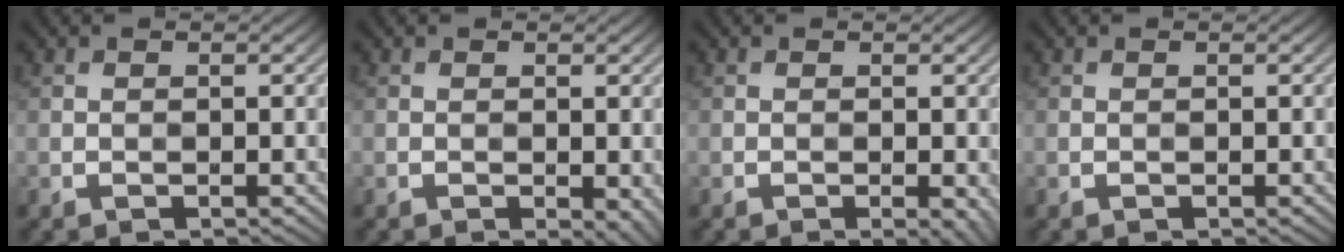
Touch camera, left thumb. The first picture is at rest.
{"total": 2.3, "force": [-0.8, 1.1, 1.9], "torque": [-0.021, -0.008, -0.007]}
{"total": 1.7, "force": [-0.6, 0.4, 1.5], "torque": [-0.020, -0.004, -0.007]}
{"total": 0.0}